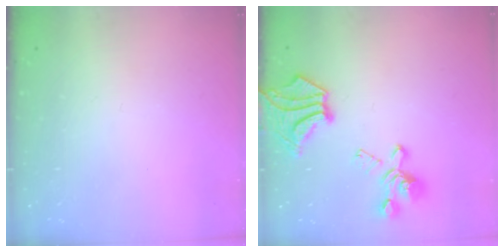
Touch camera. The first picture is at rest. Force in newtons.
{"total": 8.3, "press": 7.7, "slide": 2.9}